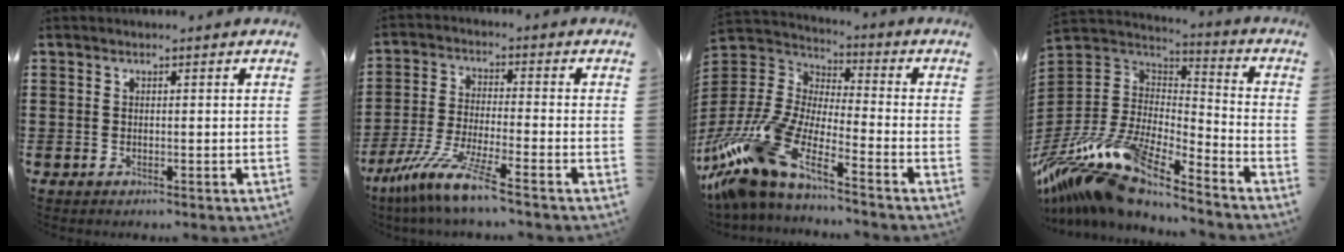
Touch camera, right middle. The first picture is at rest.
{"total": 8.8, "force": [-6.8, -0.3, 5.6], "torque": [-0.127, -0.018, -0.137]}
{"total": 12.4, "force": [-10.2, 3.0, 6.4], "torque": [-0.172, -0.001, -0.214]}
{"total": 14.8, "force": [-12.4, 3.2, 7.4], "torque": [-0.174, 0.018, -0.243]}